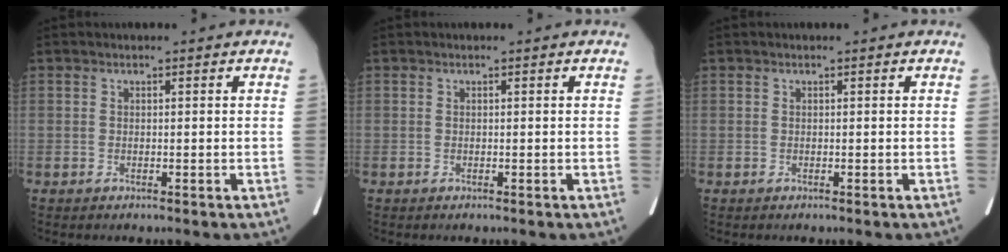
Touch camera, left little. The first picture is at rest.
{"total": 0.0}
{"total": 0.0}